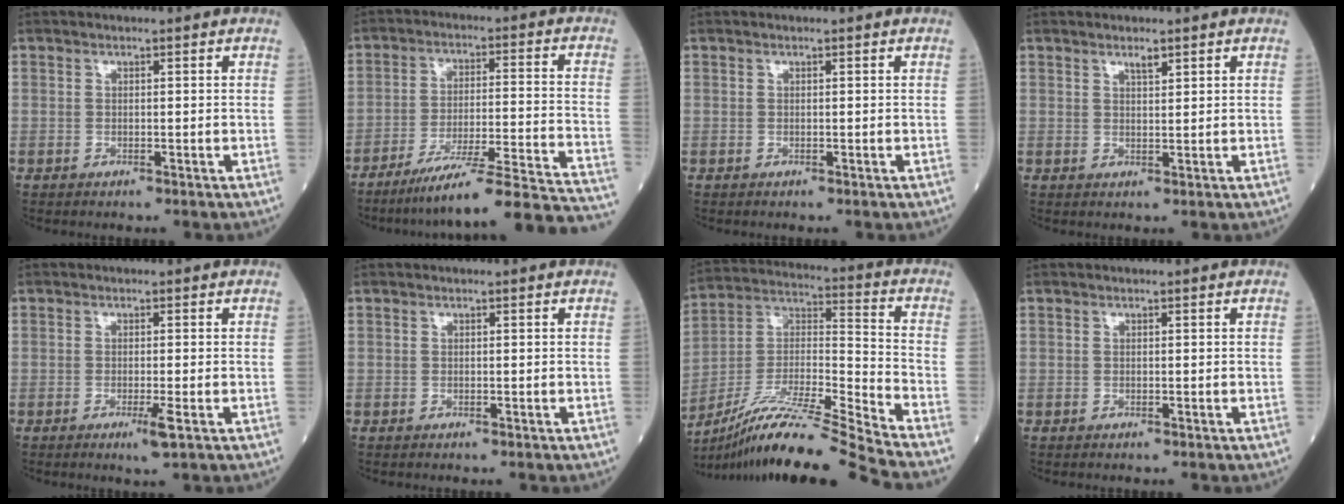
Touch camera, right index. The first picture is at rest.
{"total": 24.0, "force": [-21.8, -1.9, 9.9], "torque": [-0.082, -0.019, -0.307]}
{"total": 0.0}
{"total": 1.6, "force": [1.2, 0.3, 1.0], "torque": [-0.020, -0.001, 0.023]}
{"total": 2.4, "force": [-1.1, -0.2, 2.1], "torque": [-0.037, -0.008, -0.018]}
{"total": 0.0}
{"total": 20.0, "force": [-17.2, -2.1, 10.1], "torque": [-0.211, -0.011, -0.315]}
{"total": 0.0}